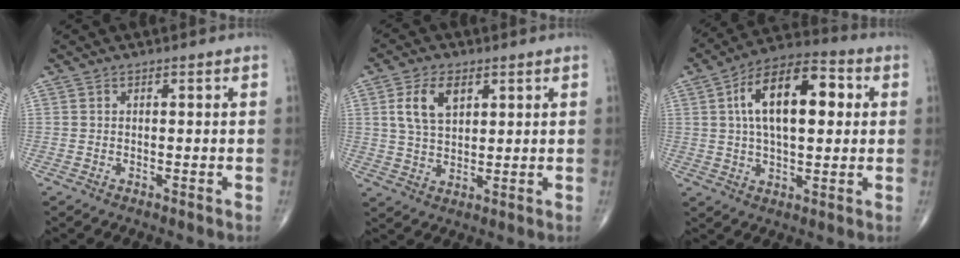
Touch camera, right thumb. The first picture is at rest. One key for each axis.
{"total": 7.5, "fx": 2.8, "fy": 4.4, "fz": 5.4, "tx": -0.097, "ty": -0.006, "tz": 0.056}
{"total": 16.8, "fx": 3.3, "fy": 8.3, "fz": 14.2, "tx": -0.221, "ty": 0.021, "tz": 0.049}